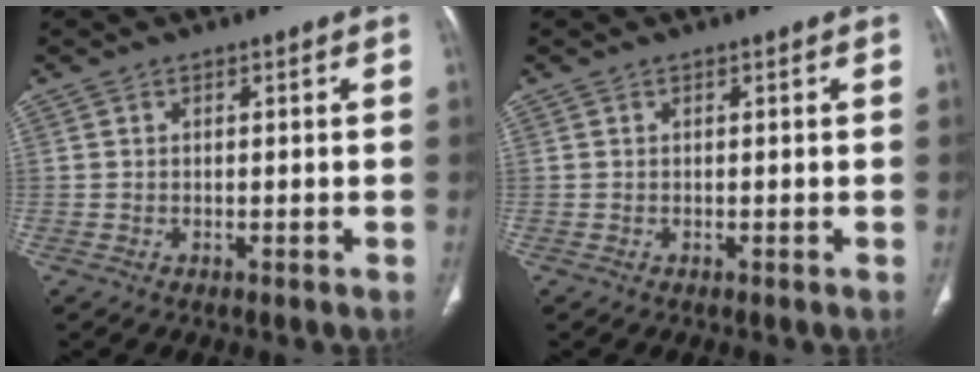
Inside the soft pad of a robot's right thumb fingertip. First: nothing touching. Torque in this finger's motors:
{"motor_torque": [-0.09, 0.09, -0.13, 0.12, 0.00]}